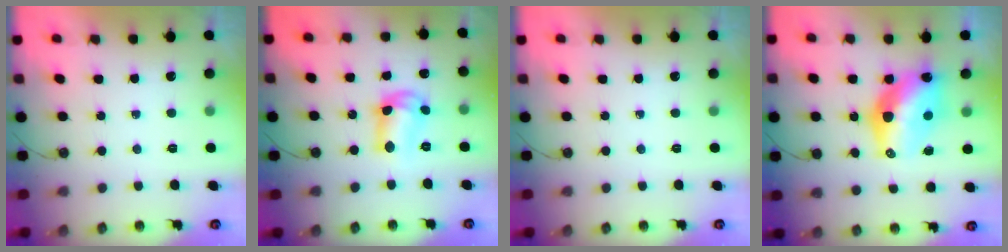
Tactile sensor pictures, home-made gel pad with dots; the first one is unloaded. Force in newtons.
{"total": 10.8, "press": 10.8, "slide": 0.6}
{"total": 0.0}
{"total": 13.1, "press": 13.1, "slide": 0.9}